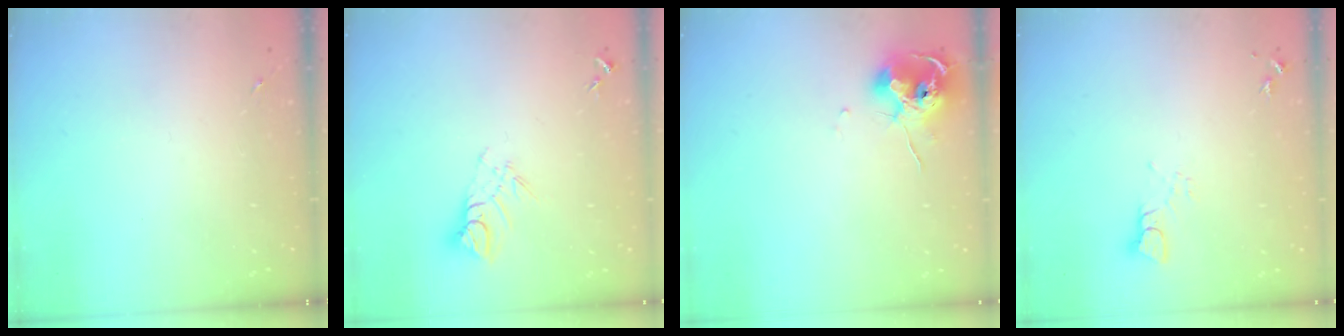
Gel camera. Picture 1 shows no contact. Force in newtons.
{"total": 7.9, "press": 7.9, "slide": 0.5}
{"total": 10.4, "press": 10.3, "slide": 1.2}
{"total": 3.3, "press": 3.3, "slide": 0.1}